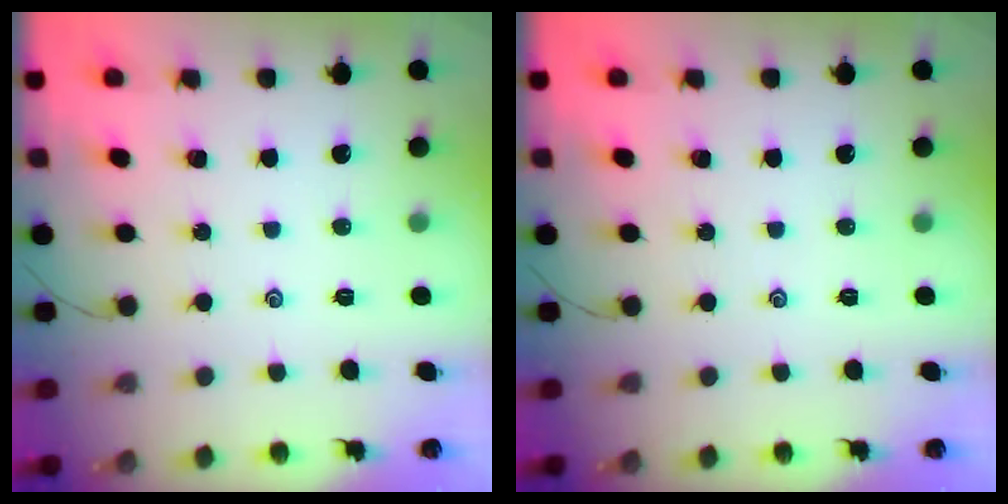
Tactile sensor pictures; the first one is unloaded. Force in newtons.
{"total": 0.0}